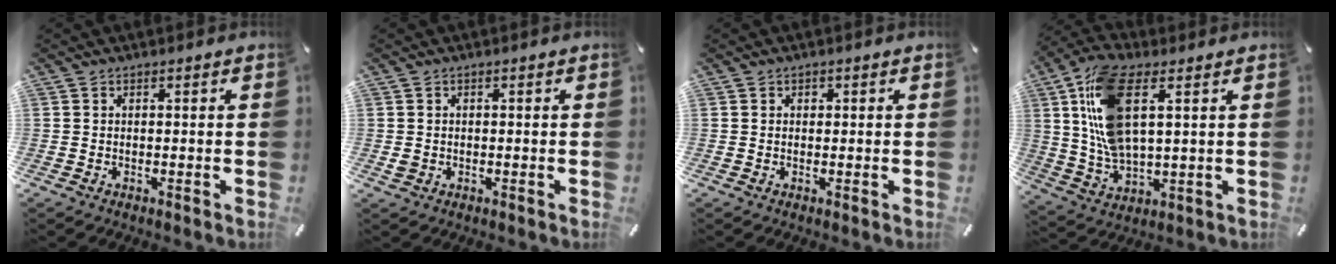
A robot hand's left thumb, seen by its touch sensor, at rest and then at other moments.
{"total": 1.3, "force": [-0.1, 1.2, 0.5], "torque": [-0.008, 0.005, -0.003]}
{"total": 0.9, "force": [0.2, 0.8, 0.3], "torque": [0.002, 0.001, 0.002]}
{"total": 15.2, "force": [4.8, 7.3, 12.4], "torque": [-0.279, -0.004, 0.090]}